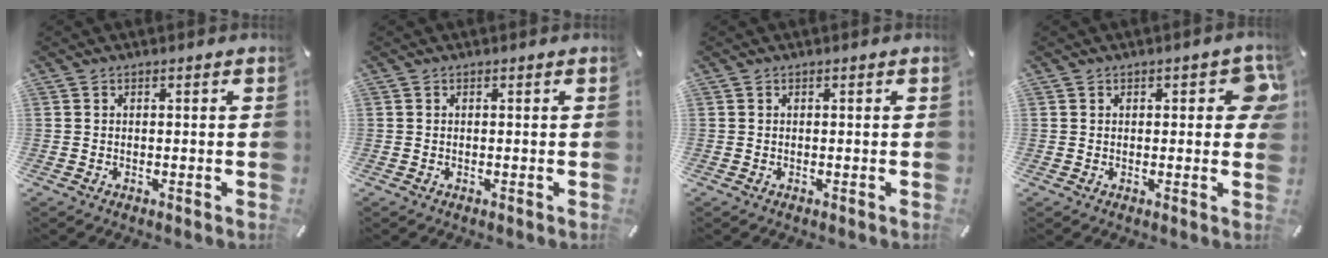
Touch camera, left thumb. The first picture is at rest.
{"total": 0.0}
{"total": 0.0}
{"total": 6.1, "force": [1.7, 2.8, 5.2], "torque": [-0.060, -0.005, 0.022]}